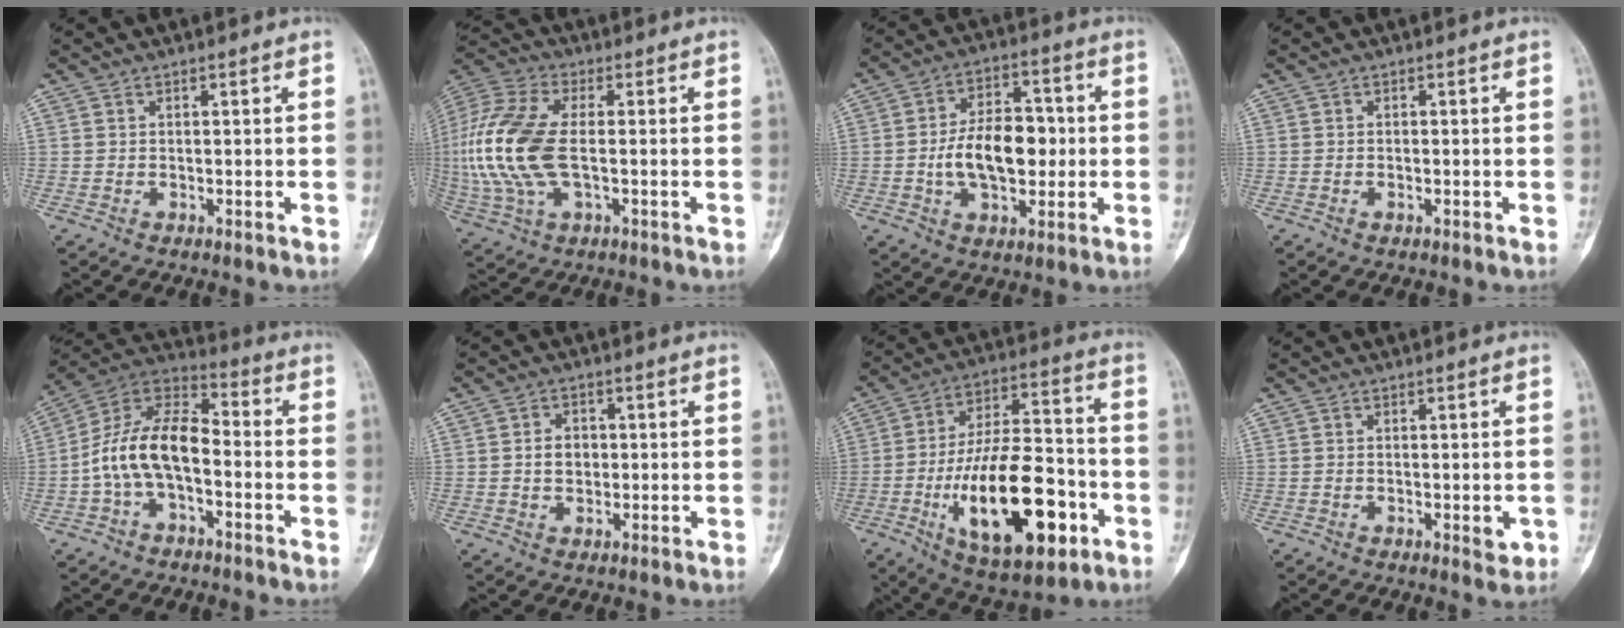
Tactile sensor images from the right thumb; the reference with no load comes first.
{"total": 17.7, "force": [-0.7, 8.8, 15.3], "torque": [-0.365, 0.008, -0.009]}
{"total": 13.4, "force": [-0.9, 8.0, 10.7], "torque": [-0.155, 0.023, -0.016]}
{"total": 0.6, "force": [-0.3, 0.3, 0.4], "torque": [-0.012, 0.006, -0.004]}
{"total": 14.0, "force": [-2.8, 7.7, 11.4], "torque": [-0.207, 0.053, -0.060]}
{"total": 4.0, "force": [0.1, 3.1, 2.5], "torque": [-0.022, 0.007, 0.000]}
{"total": 24.6, "force": [-8.1, 10.9, 20.5], "torque": [-0.333, 0.034, -0.119]}
{"total": 2.9, "force": [-0.8, 1.3, 2.5], "torque": [-0.026, -0.004, -0.007]}